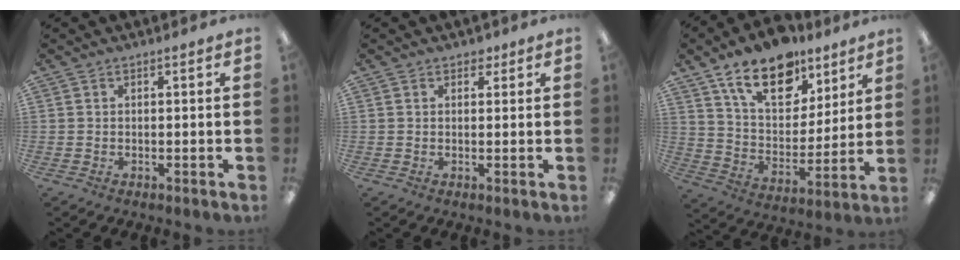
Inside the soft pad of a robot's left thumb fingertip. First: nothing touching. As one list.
[{"total": 1.9, "force": [1.2, 1.3, 0.7], "torque": [-0.007, -0.001, 0.020]}, {"total": 17.6, "force": [11.9, 9.3, 9.0], "torque": [-0.148, -0.061, 0.209]}]